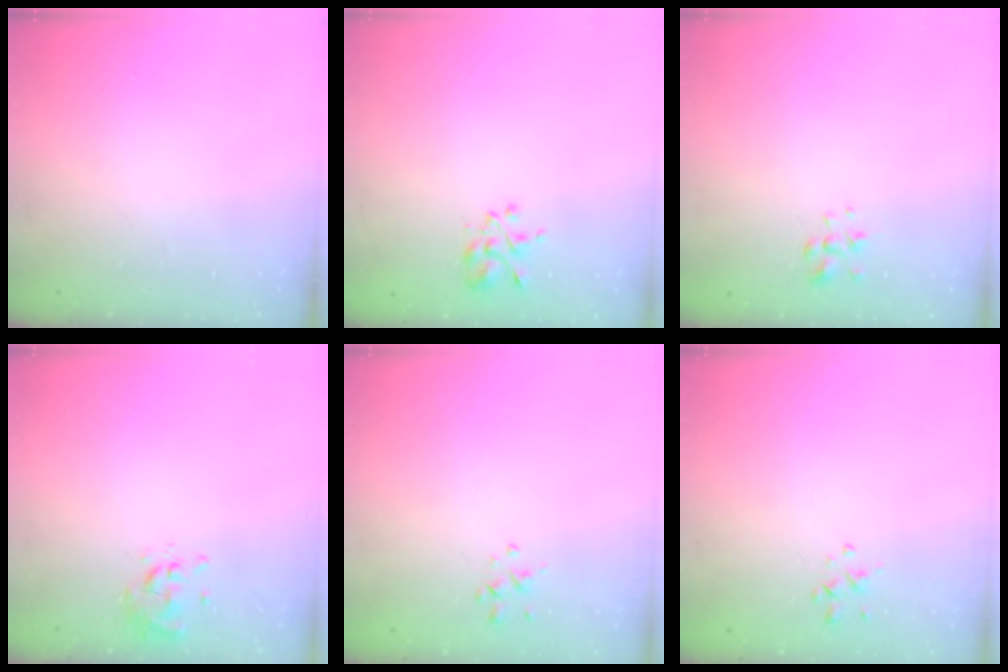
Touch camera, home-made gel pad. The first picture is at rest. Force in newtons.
{"total": 3.4, "press": 3.2, "slide": 1.0}
{"total": 1.3, "press": 1.2, "slide": 0.6}
{"total": 0.6, "press": 0.6, "slide": 0.2}
{"total": 0.6, "press": 0.2, "slide": 0.5}
{"total": 0.6, "press": 0.2, "slide": 0.5}